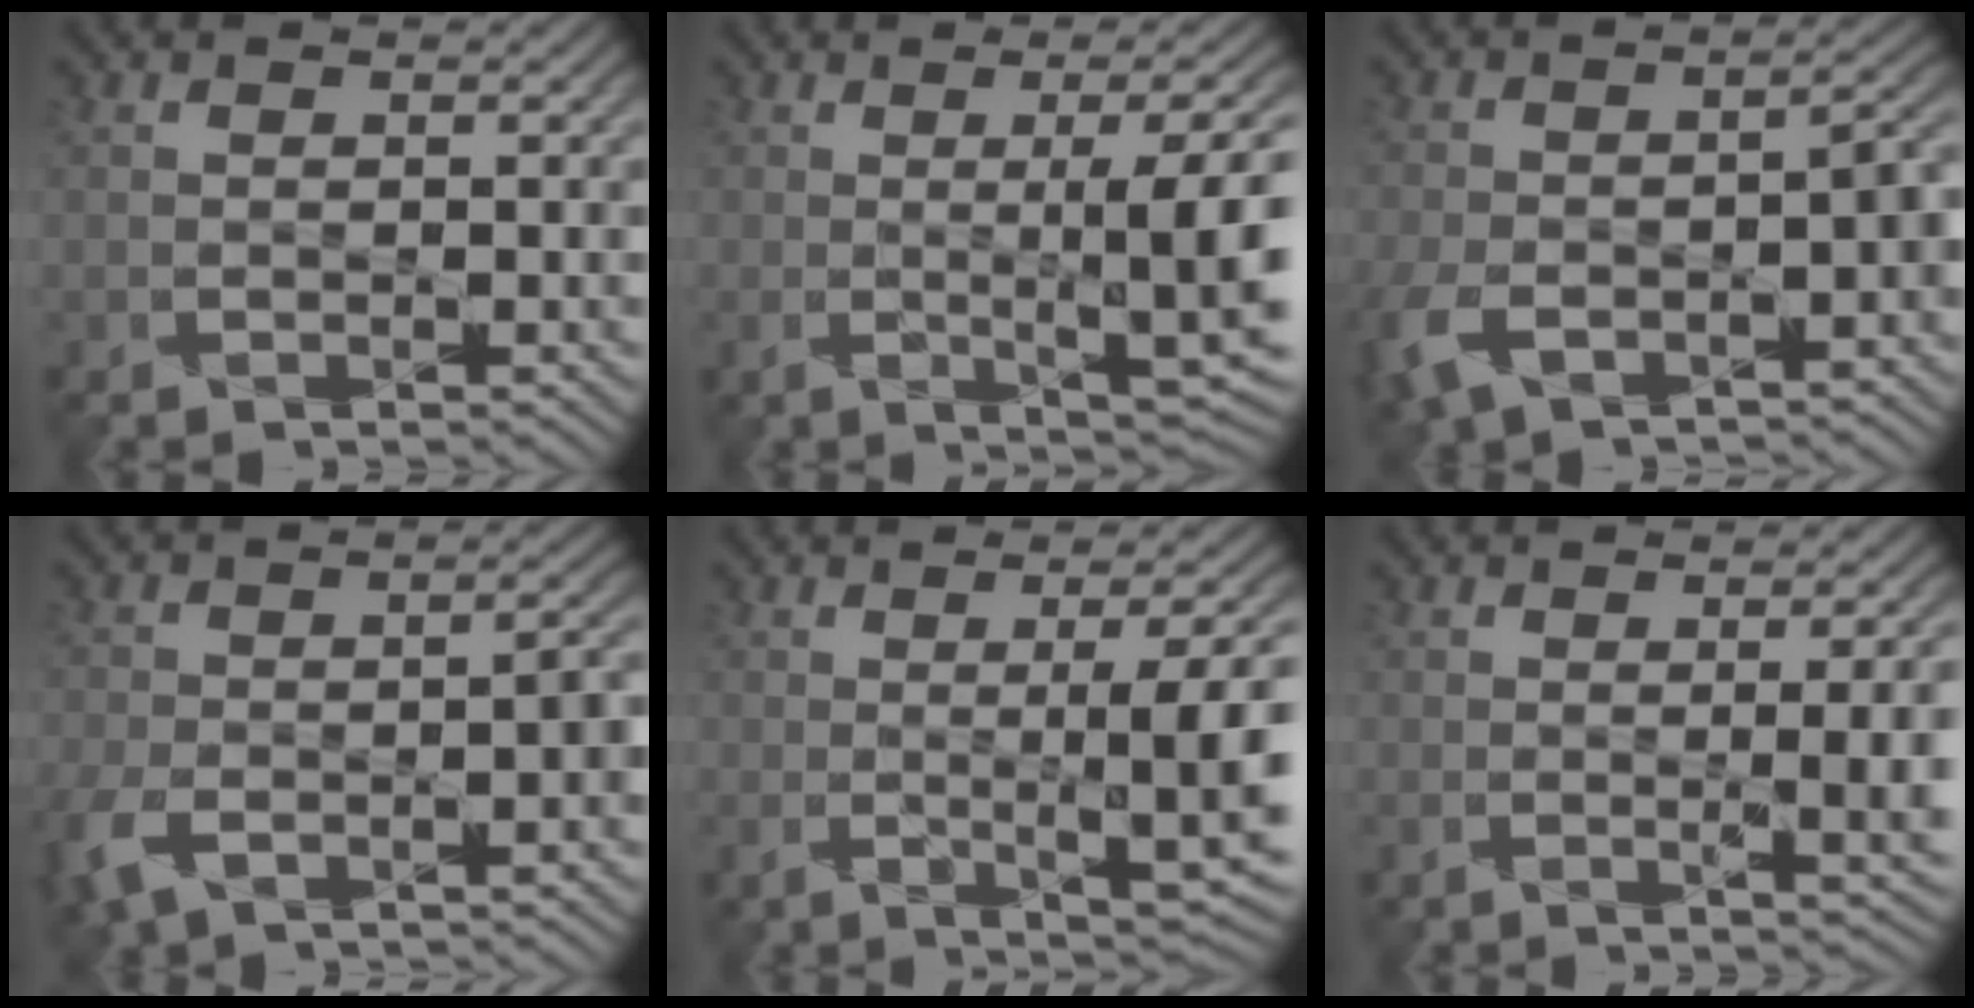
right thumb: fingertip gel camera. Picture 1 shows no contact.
{"total": 8.5, "force": [-0.6, 1.6, 8.3], "torque": [-0.125, 0.003, -0.003]}
{"total": 9.2, "force": [-5.2, 4.5, 6.1], "torque": [-0.127, -0.023, -0.087]}
{"total": 7.3, "force": [-4.5, 3.3, 4.8], "torque": [-0.100, -0.011, -0.083]}
{"total": 7.5, "force": [-0.7, 1.4, 7.4], "torque": [-0.115, -0.003, -0.005]}
{"total": 4.4, "force": [-0.6, 0.9, 4.3], "torque": [-0.063, -0.007, -0.002]}